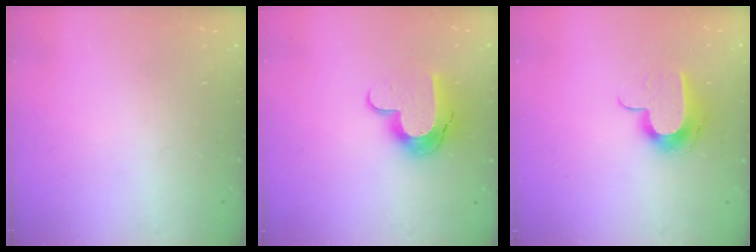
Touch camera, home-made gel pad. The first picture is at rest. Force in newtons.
{"total": 11.9, "press": 11.9, "slide": 0.6}
{"total": 9.8, "press": 9.8, "slide": 0.6}